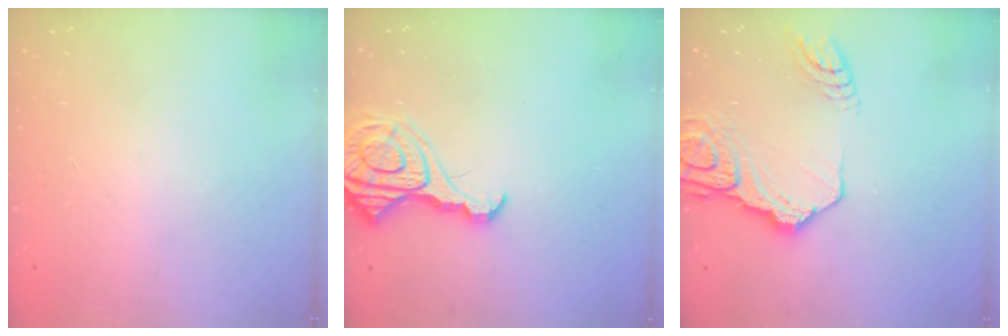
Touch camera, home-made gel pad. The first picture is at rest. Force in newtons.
{"total": 12.8, "press": 12.8, "slide": 1.3}
{"total": 16.7, "press": 16.6, "slide": 2.0}